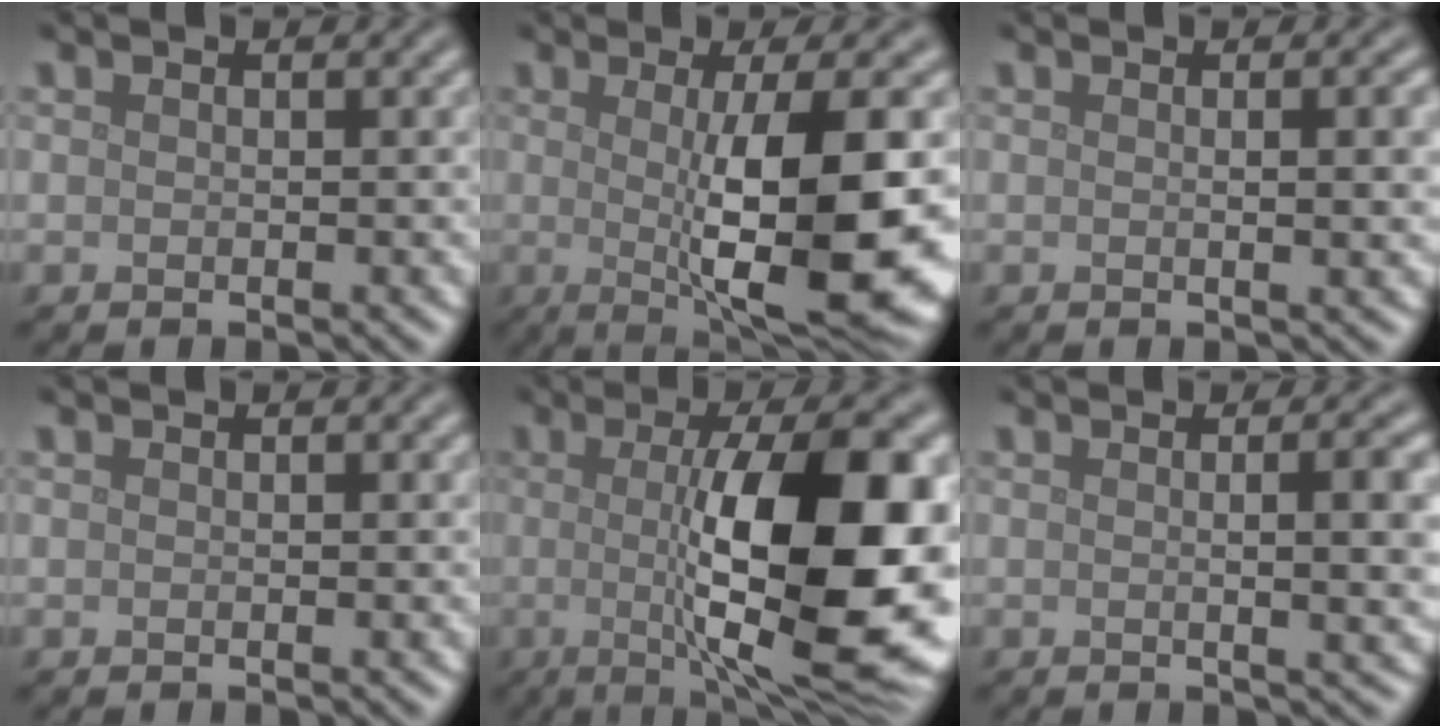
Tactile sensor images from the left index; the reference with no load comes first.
{"total": 12.1, "force": [-0.7, 2.6, 11.8], "torque": [-0.160, -0.010, -0.008]}
{"total": 3.1, "force": [0.3, 0.9, 3.0], "torque": [-0.032, 0.004, 0.001]}
{"total": 0.0}
{"total": 13.0, "force": [-0.3, 3.6, 12.5], "torque": [-0.163, -0.007, -0.008]}
{"total": 4.6, "force": [0.3, 1.4, 4.4], "torque": [-0.045, 0.008, 0.001]}